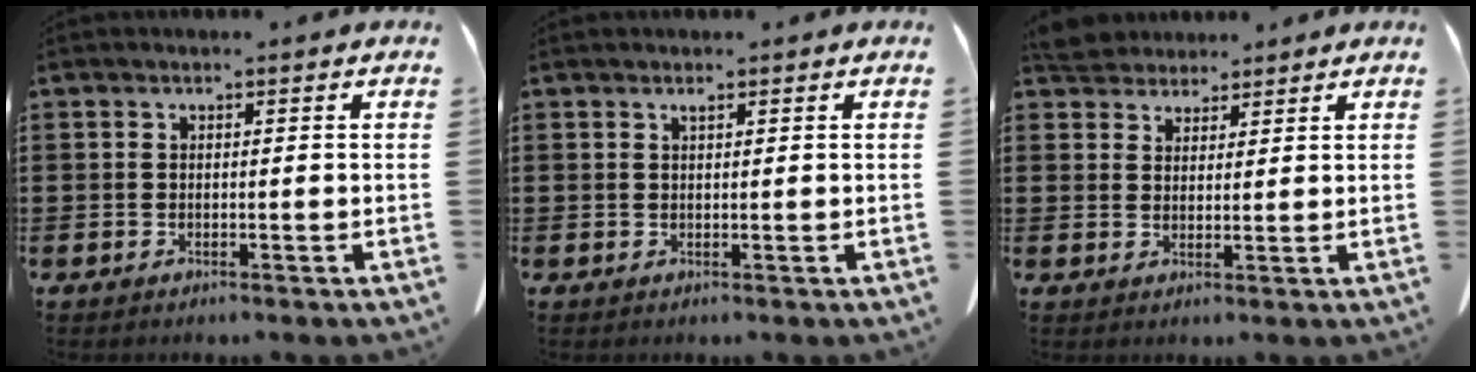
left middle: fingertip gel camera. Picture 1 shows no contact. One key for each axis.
{"total": 0.7, "fx": 0.5, "fy": 0.0, "fz": 0.5, "tx": -0.010, "ty": -0.002, "tz": 0.012}
{"total": 4.7, "fx": 4.4, "fy": 1.4, "fz": 0.8, "tx": -0.031, "ty": -0.009, "tz": 0.084}